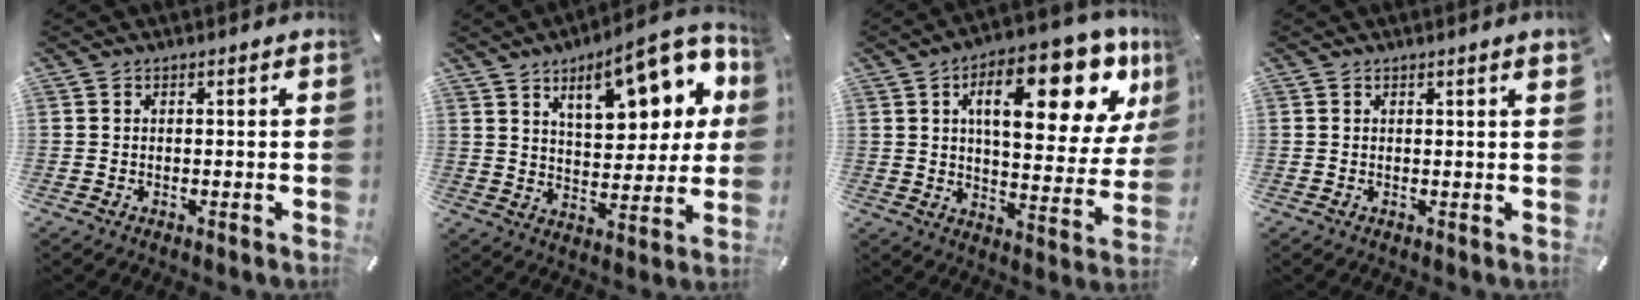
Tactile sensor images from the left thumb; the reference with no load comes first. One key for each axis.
{"total": 18.7, "fx": 9.5, "fy": 8.3, "fz": 13.8, "tx": -0.184, "ty": -0.045, "tz": 0.151}
{"total": 23.0, "fx": 10.4, "fy": 9.8, "fz": 18.0, "tx": -0.257, "ty": -0.051, "tz": 0.157}
{"total": 1.6, "fx": 0.8, "fy": 0.0, "fz": 1.4, "tx": -0.025, "ty": 0.000, "tz": 0.014}